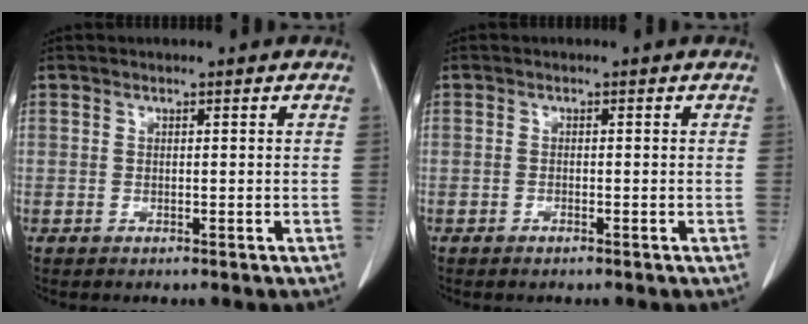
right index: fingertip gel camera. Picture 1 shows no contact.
{"total": 0.6, "force": [-0.5, 0.2, 0.3], "torque": [-0.011, -0.001, -0.007]}